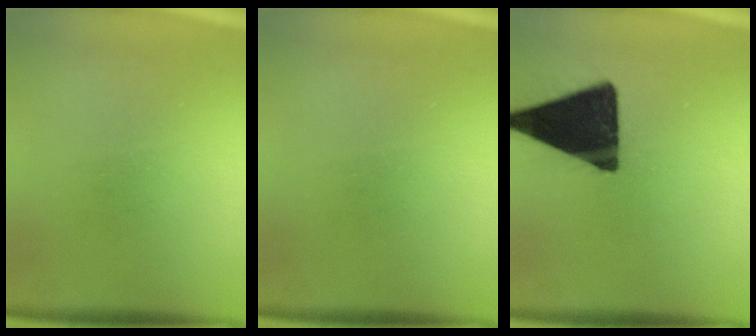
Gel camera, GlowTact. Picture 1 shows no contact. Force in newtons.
{"total": 0.0}
{"total": 19.4}